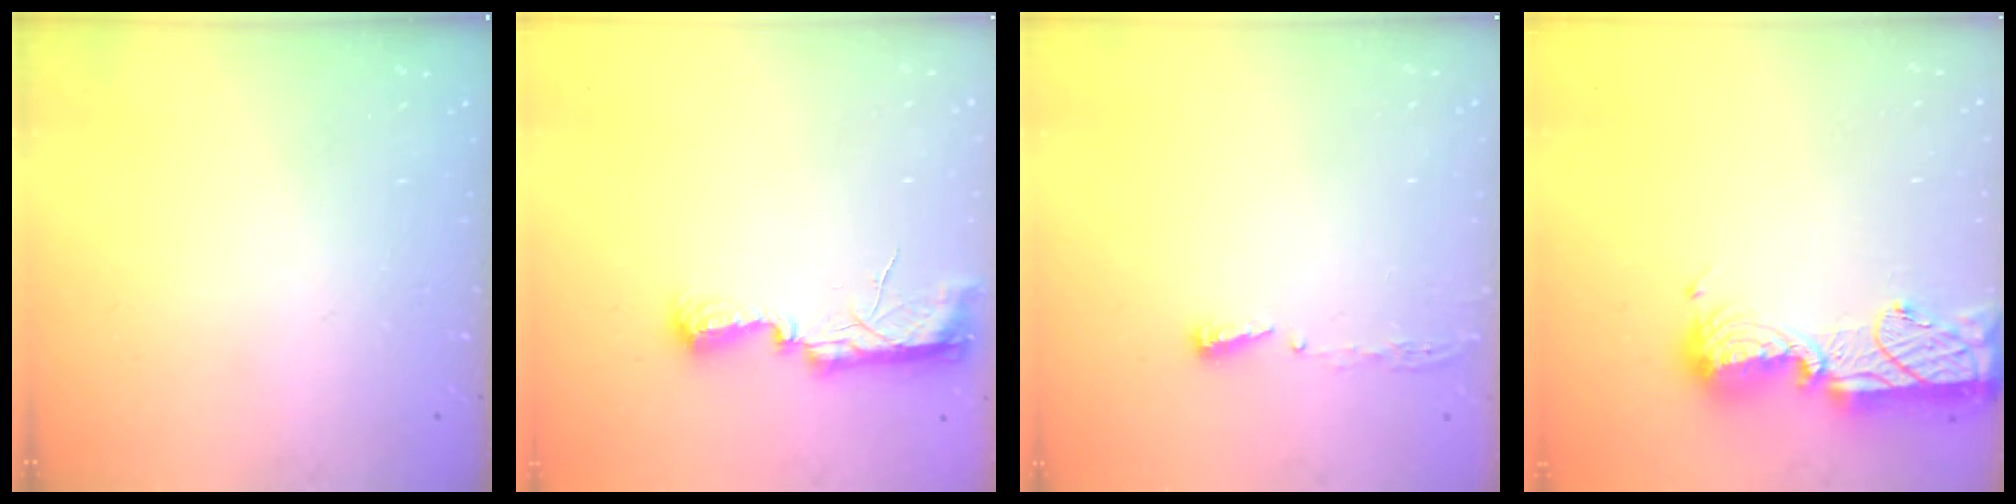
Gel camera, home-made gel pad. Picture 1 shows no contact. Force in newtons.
{"total": 10.0, "press": 8.9, "slide": 4.5}
{"total": 3.8, "press": 3.8, "slide": 0.4}
{"total": 15.3, "press": 14.8, "slide": 4.0}